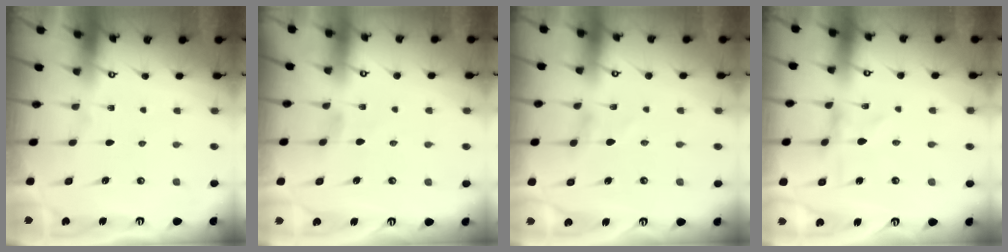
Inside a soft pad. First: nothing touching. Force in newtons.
{"total": 1.3, "press": 1.2, "slide": 0.3}
{"total": 0.6, "press": 0.6, "slide": 0.1}
{"total": 0.0}